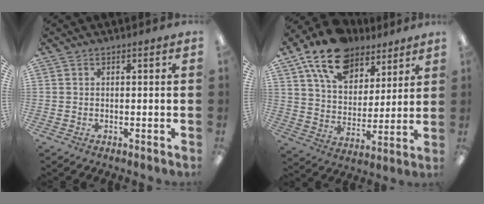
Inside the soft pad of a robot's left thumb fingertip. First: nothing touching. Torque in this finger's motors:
{"motor_torque": [0.74, 0.53, 1.54, -1.22, 0.42]}